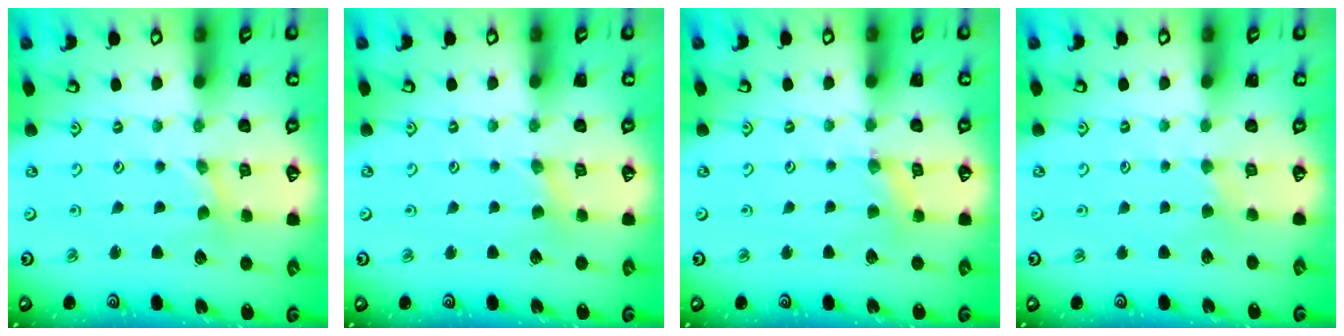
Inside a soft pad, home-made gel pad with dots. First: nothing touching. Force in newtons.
{"total": 1.5, "press": 1.5, "slide": 0.3}
{"total": 2.6, "press": 2.5, "slide": 0.4}
{"total": 2.2, "press": 2.2, "slide": 0.3}